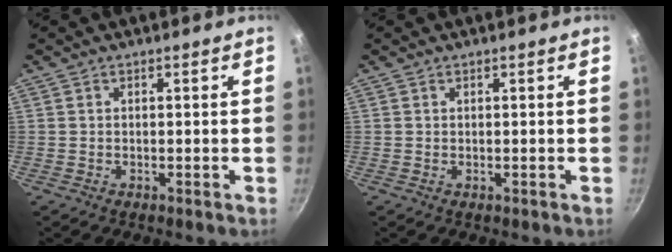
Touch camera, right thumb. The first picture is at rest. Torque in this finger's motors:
{"motor_torque": [-0.29, 2.72, 0.55, 0.84, 0.07]}